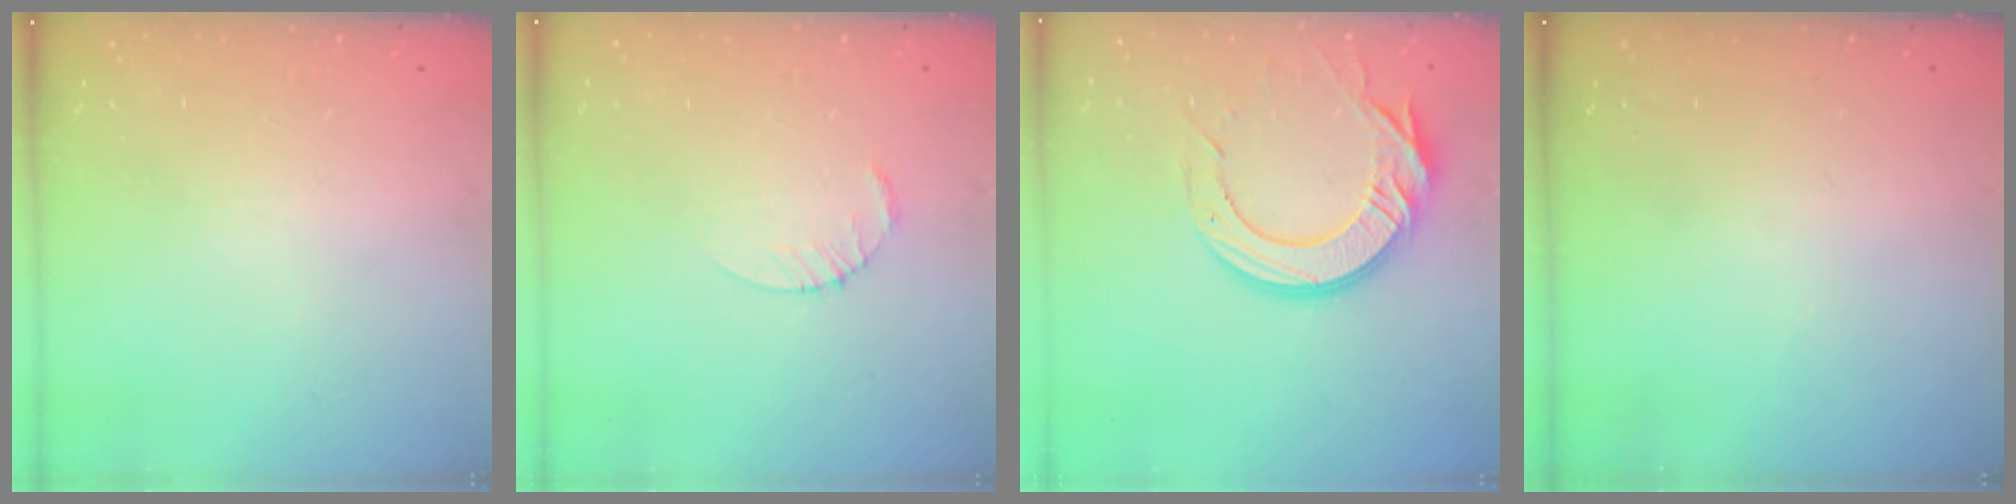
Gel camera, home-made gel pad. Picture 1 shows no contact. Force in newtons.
{"total": 2.5, "press": 2.5, "slide": 0.3}
{"total": 16.4, "press": 16.4, "slide": 1.2}
{"total": 0.0}